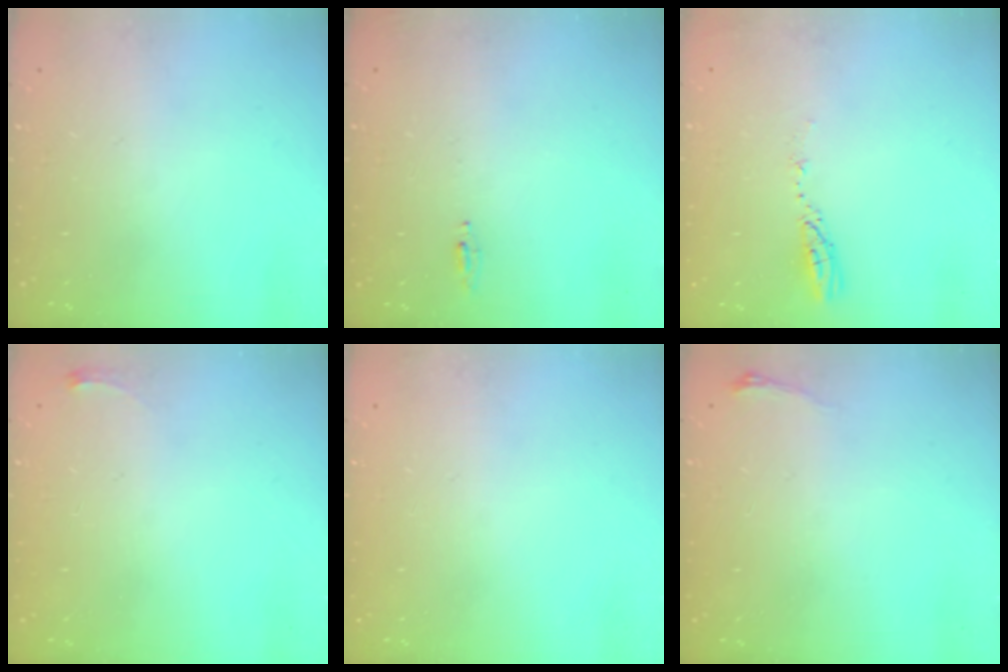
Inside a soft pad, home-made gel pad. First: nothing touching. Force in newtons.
{"total": 4.6, "press": 4.4, "slide": 1.6}
{"total": 3.6, "press": 3.6, "slide": 0.3}
{"total": 2.8, "press": 2.8, "slide": 0.4}
{"total": 13.0, "press": 3.6, "slide": 12.5}
{"total": 3.1, "press": 3.0, "slide": 0.9}